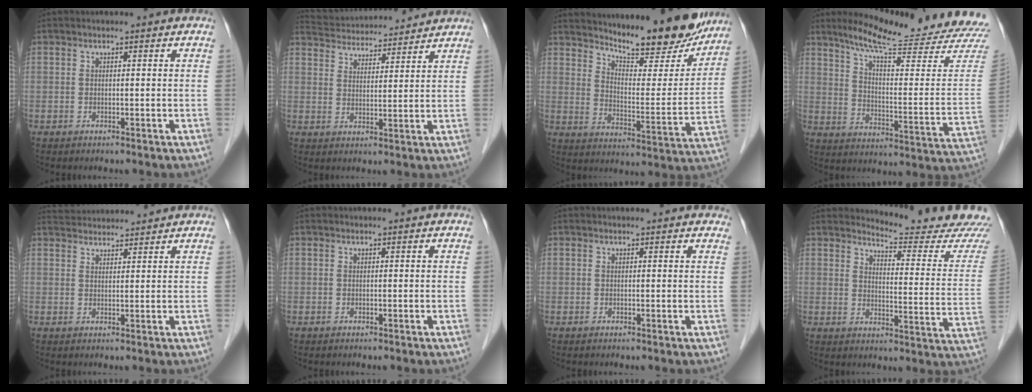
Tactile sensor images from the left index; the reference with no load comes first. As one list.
[{"total": 13.7, "force": [13.1, 2.1, 3.4], "torque": [-0.064, 0.035, 0.201]}, {"total": 17.8, "force": [16.1, 3.0, 7.2], "torque": [-0.101, -0.037, 0.219]}, {"total": 23.1, "force": [21.2, -0.3, 9.1], "torque": [-0.140, -0.097, 0.274]}, {"total": 8.1, "force": [7.9, 0.7, 1.5], "torque": [-0.030, 0.035, 0.120]}, {"total": 0.9, "force": [0.9, 0.1, 0.1], "torque": [-0.010, 0.005, 0.010]}, {"total": 4.5, "force": [4.2, 1.2, 1.2], "torque": [-0.009, 0.010, 0.035]}, {"total": 14.6, "force": [14.5, -1.4, 1.8], "torque": [-0.020, -0.116, 0.163]}]